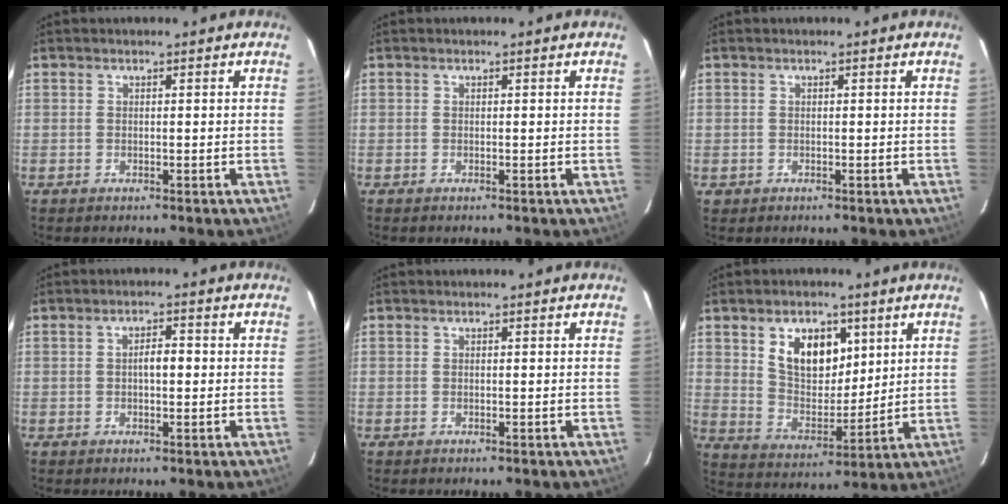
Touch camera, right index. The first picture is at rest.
{"total": 0.0}
{"total": 0.9, "force": [-0.2, 0.9, 0.1], "torque": [0.001, 0.002, -0.001]}
{"total": 2.8, "force": [0.0, 1.2, 2.5], "torque": [-0.043, 0.008, -0.001]}
{"total": 0.0}
{"total": 11.8, "force": [5.1, 7.4, 7.6], "torque": [-0.128, 0.007, 0.103]}